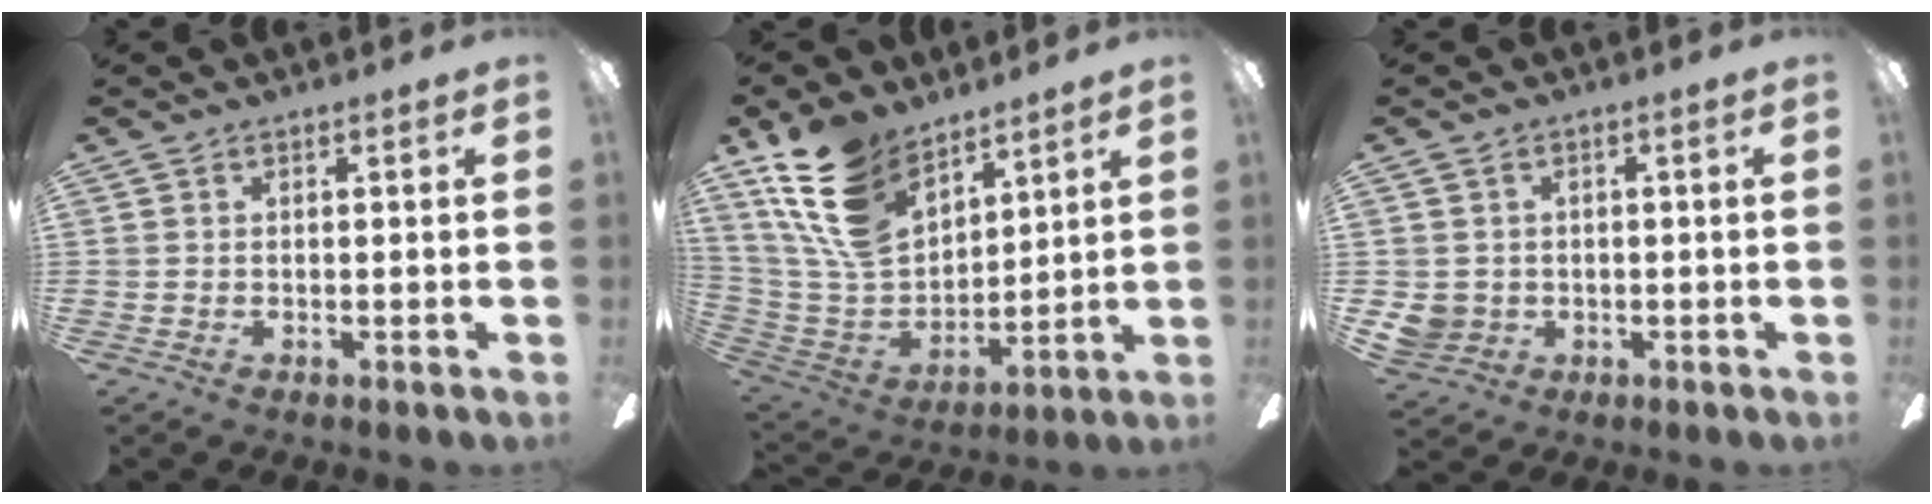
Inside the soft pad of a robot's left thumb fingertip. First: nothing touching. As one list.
[{"total": 19.0, "force": [12.2, 10.3, 10.2], "torque": [-0.247, -0.061, 0.227]}, {"total": 4.6, "force": [-0.1, 4.5, 1.0], "torque": [-0.026, 0.009, 0.001]}]